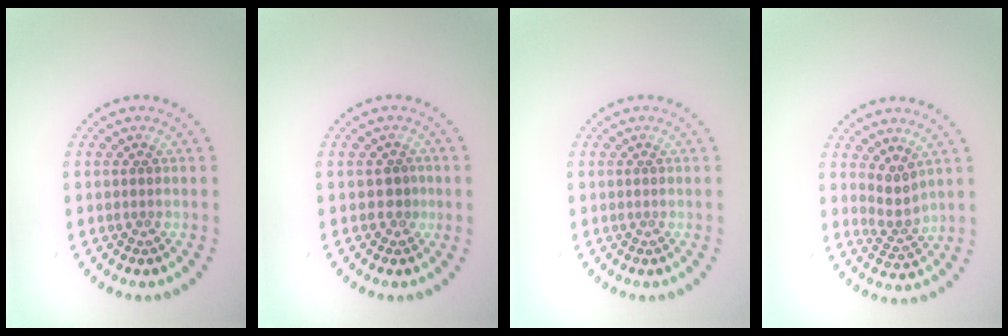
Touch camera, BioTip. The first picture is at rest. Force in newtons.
{"total": 1.3, "press": 1.0, "slide": 0.8}
{"total": 0.0}
{"total": 2.1, "press": 1.6, "slide": 1.4}